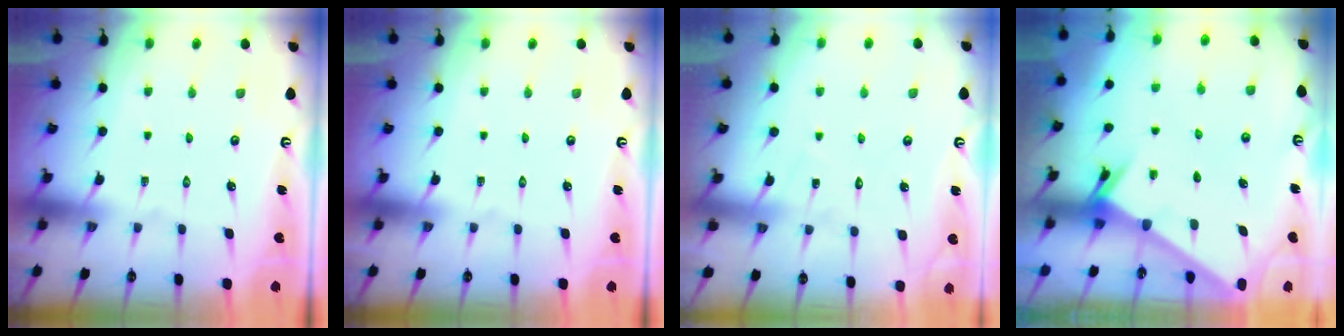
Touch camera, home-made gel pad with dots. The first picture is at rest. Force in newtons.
{"total": 0.0}
{"total": 6.7, "press": 6.7, "slide": 0.5}
{"total": 2.4, "press": 2.4, "slide": 0.2}